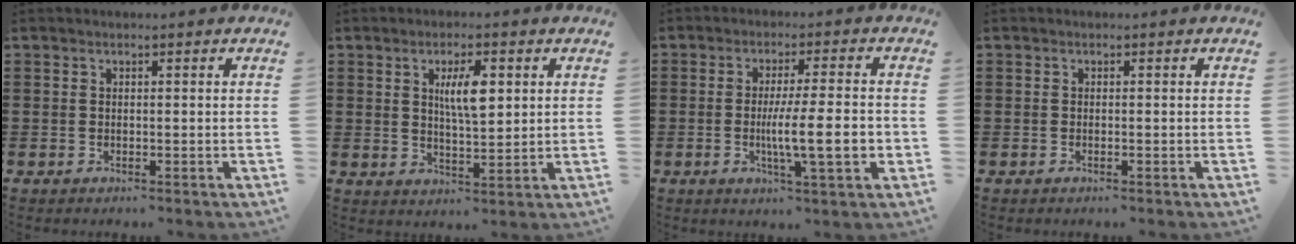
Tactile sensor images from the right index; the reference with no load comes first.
{"total": 6.0, "force": [1.7, 1.9, 5.5], "torque": [-0.104, 0.004, 0.024]}
{"total": 9.9, "force": [-1.7, 1.5, 9.6], "torque": [-0.158, -0.010, -0.029]}
{"total": 0.0}